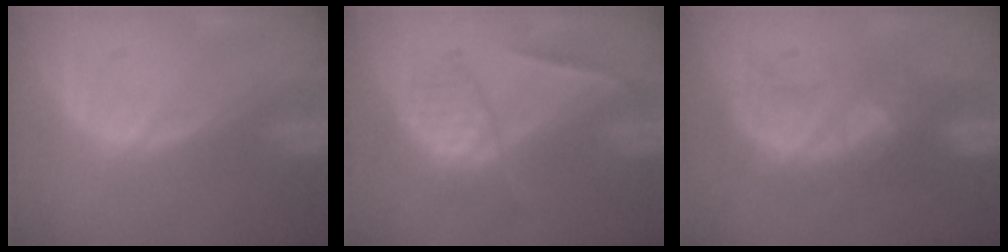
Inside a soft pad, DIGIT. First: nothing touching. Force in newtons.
{"total": 6.7, "press": 5.8, "slide": 3.3}
{"total": 8.9, "press": 7.6, "slide": 4.6}